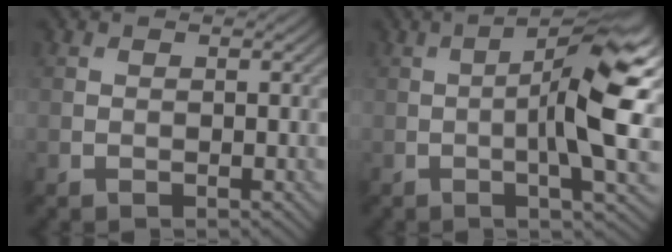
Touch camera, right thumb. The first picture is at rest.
{"total": 12.2, "force": [-0.2, 3.2, 11.7], "torque": [-0.181, 0.006, -0.001]}